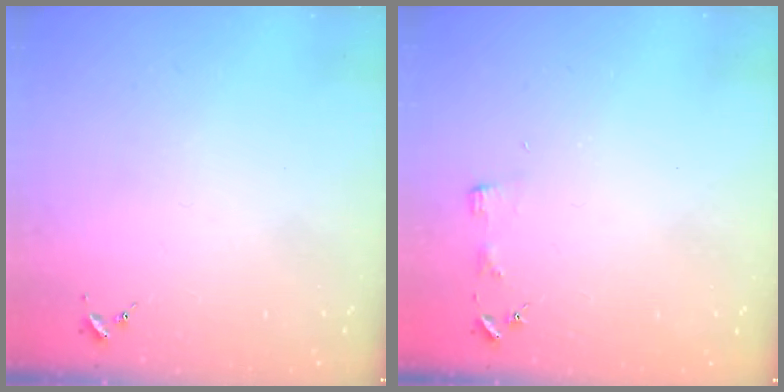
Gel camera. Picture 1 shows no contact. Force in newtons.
{"total": 3.4, "press": 3.3, "slide": 0.4}